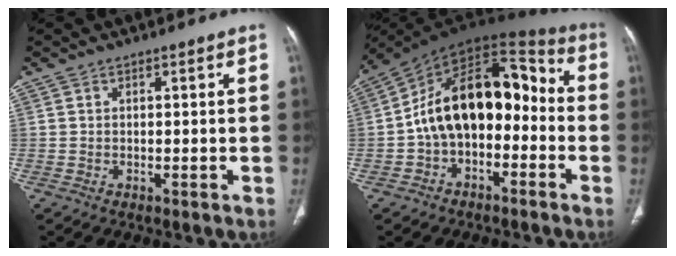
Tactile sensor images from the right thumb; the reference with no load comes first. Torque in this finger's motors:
{"motor_torque": [2.48, 2.53, 1.47, -1.30, 0.28]}